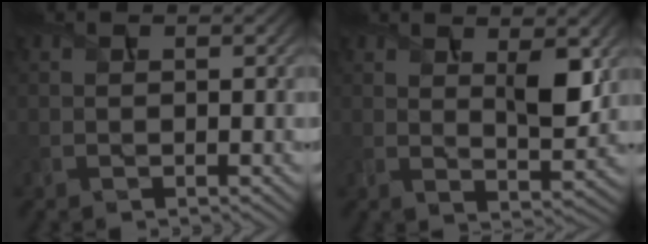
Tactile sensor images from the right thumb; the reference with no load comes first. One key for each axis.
{"total": 5.1, "fx": 2.2, "fy": 1.9, "fz": 4.2, "tx": -0.071, "ty": -0.008, "tz": 0.041}